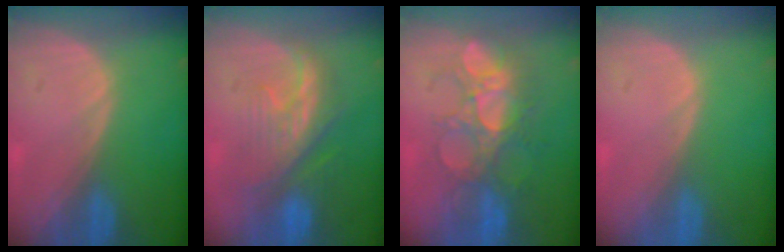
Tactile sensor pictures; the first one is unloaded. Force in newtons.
{"total": 8.9, "press": 8.4, "slide": 2.8}
{"total": 8.8, "press": 8.5, "slide": 2.3}
{"total": 0.0}